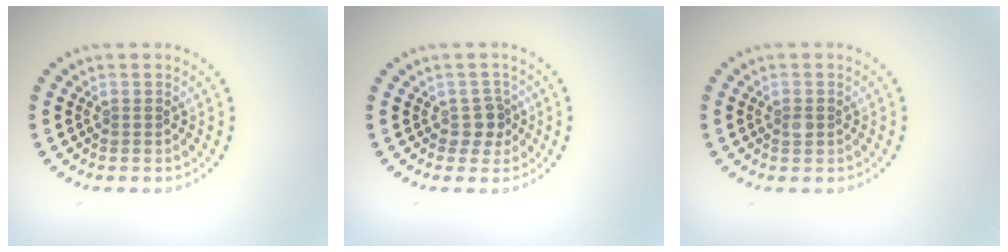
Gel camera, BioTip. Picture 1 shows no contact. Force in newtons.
{"total": 1.8, "press": 1.4, "slide": 1.1}
{"total": 1.0, "press": 1.0, "slide": 0.1}